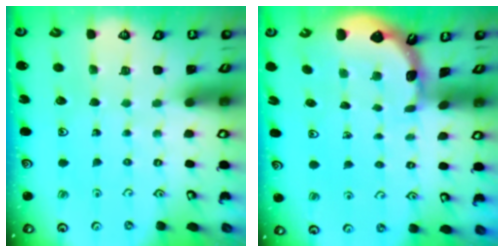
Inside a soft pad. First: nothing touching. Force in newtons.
{"total": 1.5, "press": 1.5, "slide": 0.1}